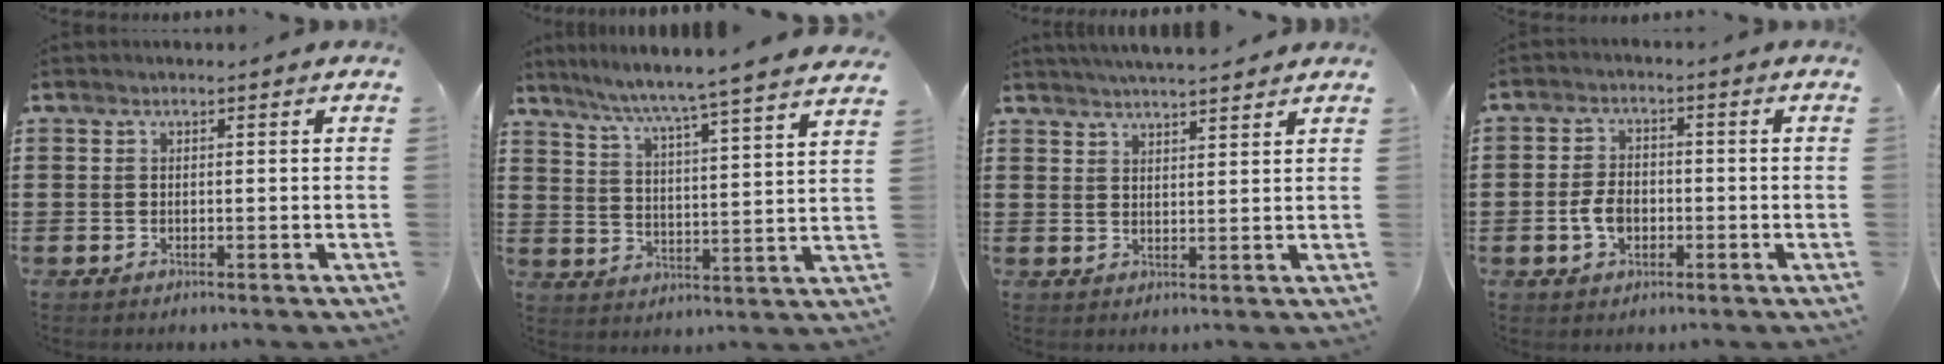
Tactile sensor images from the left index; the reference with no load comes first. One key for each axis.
{"total": 5.5, "fx": 4.8, "fy": -1.6, "fz": 2.1, "tx": -0.062, "ty": -0.048, "tz": 0.072}
{"total": 3.2, "fx": 3.2, "fy": -0.2, "fz": 0.5, "tx": -0.019, "ty": -0.009, "tz": 0.058}
{"total": 4.3, "fx": -1.1, "fy": 2.8, "fz": 3.0, "tx": -0.078, "ty": -0.002, "tz": -0.026}